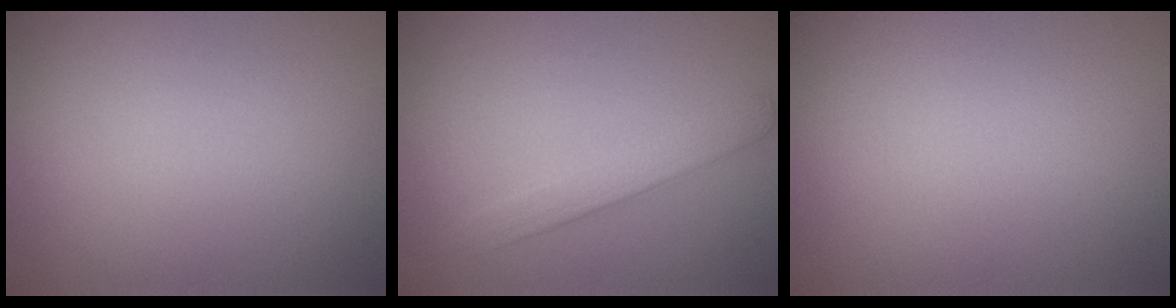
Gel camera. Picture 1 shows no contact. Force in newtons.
{"total": 2.0, "press": 2.0, "slide": 0.0}
{"total": 0.0}